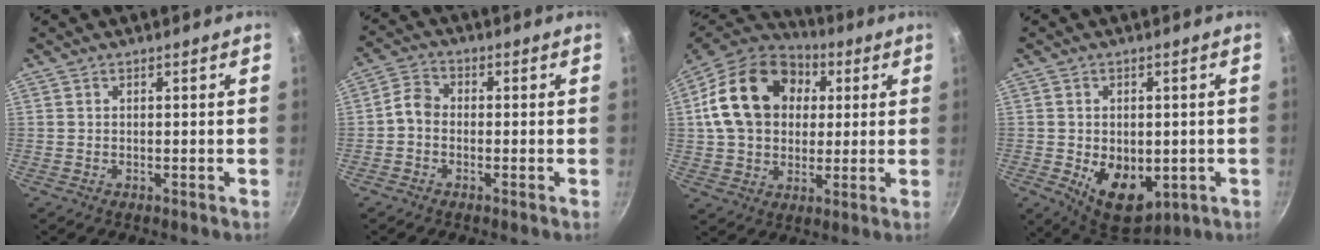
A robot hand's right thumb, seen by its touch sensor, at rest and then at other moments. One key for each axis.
{"total": 3.8, "fx": -1.1, "fy": 2.9, "fz": 2.1, "tx": -0.041, "ty": 0.022, "tz": -0.034}
{"total": 21.0, "fx": 4.5, "fy": 15.9, "fz": 13.0, "tx": -0.203, "ty": 0.018, "tz": 0.072}
{"total": 11.8, "fx": -2.5, "fy": 7.8, "fz": 8.5, "tx": -0.093, "ty": -0.015, "tz": -0.018}